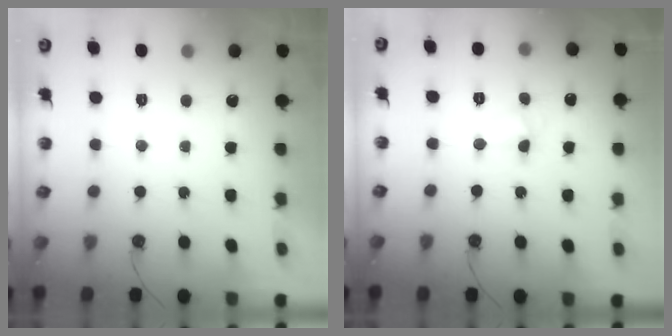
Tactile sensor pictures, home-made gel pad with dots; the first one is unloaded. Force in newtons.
{"total": 2.9, "press": 2.8, "slide": 0.7}